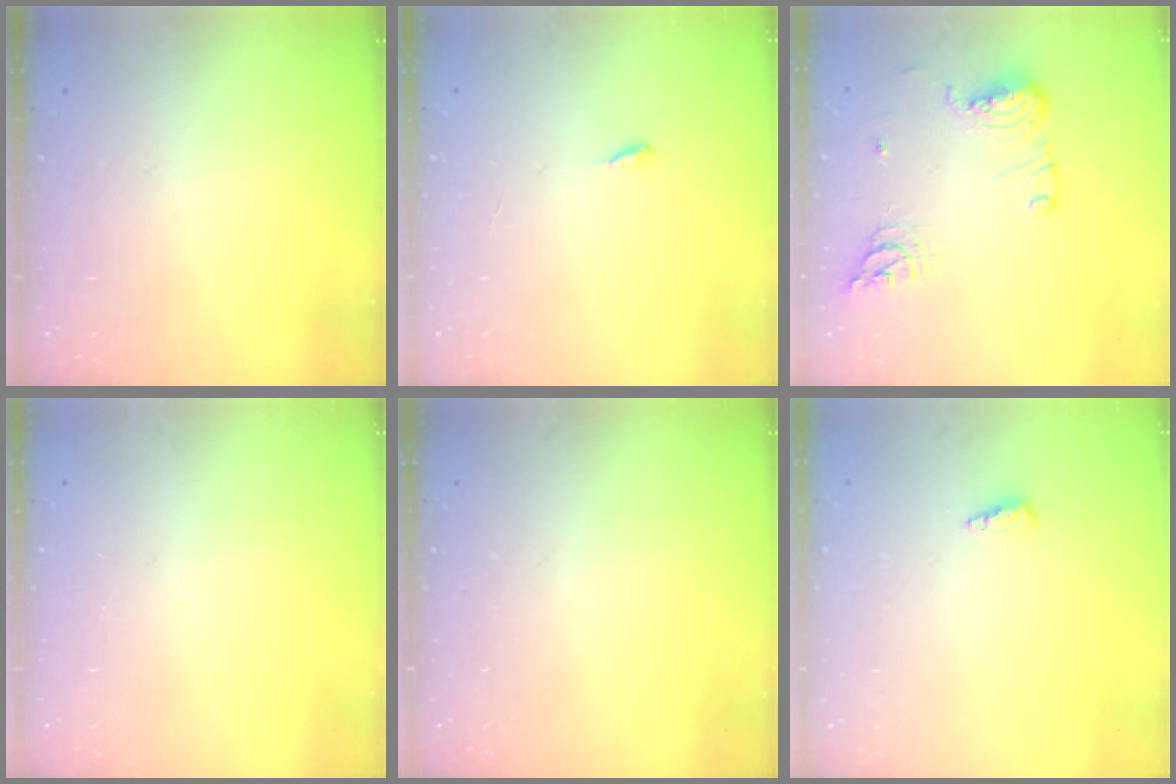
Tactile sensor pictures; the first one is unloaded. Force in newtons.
{"total": 4.1, "press": 4.0, "slide": 0.5}
{"total": 12.4, "press": 12.2, "slide": 2.3}
{"total": 0.0}
{"total": 0.0}
{"total": 6.1, "press": 6.0, "slide": 1.0}